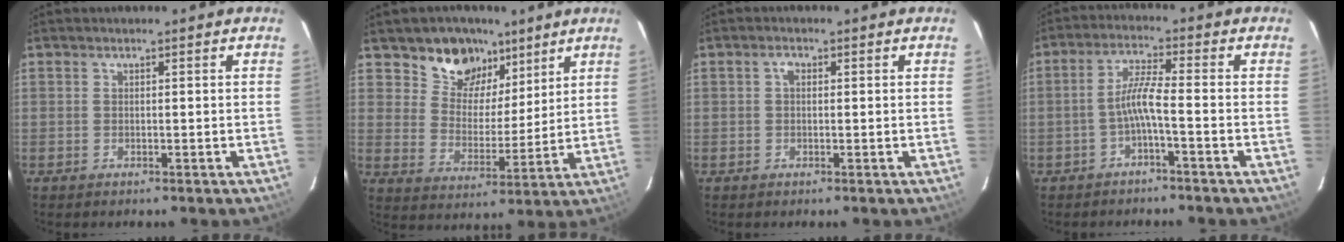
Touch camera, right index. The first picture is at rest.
{"total": 11.5, "force": [7.8, 7.8, 3.4], "torque": [-0.061, 0.000, 0.136]}
{"total": 1.3, "force": [0.2, 0.9, 0.9], "torque": [-0.017, 0.007, 0.001]}
{"total": 4.5, "force": [-2.1, -0.3, 4.0], "torque": [-0.089, 0.011, -0.039]}